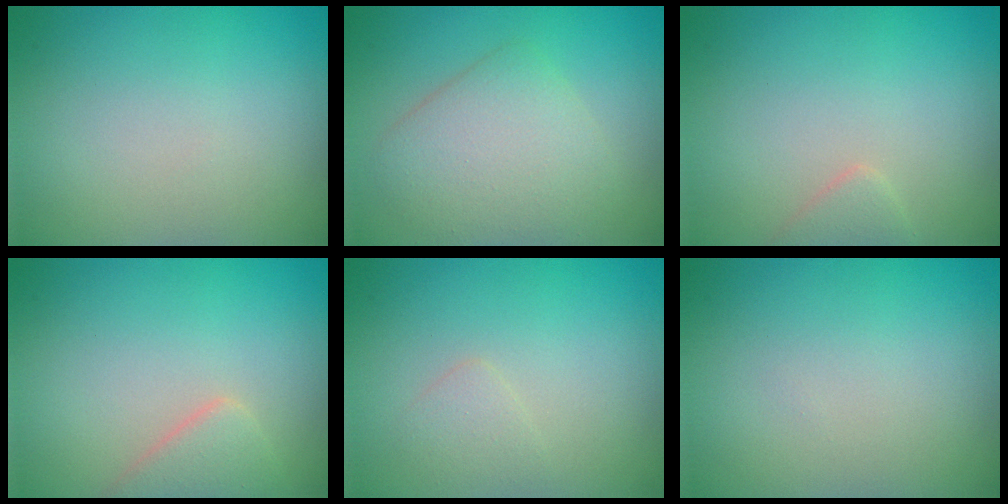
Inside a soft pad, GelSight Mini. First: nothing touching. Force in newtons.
{"total": 4.5, "press": 4.5, "slide": 0.2}
{"total": 1.3, "press": 1.2, "slide": 0.1}
{"total": 2.4, "press": 2.4, "slide": 0.2}
{"total": 1.2, "press": 1.2, "slide": 0.1}
{"total": 0.0}